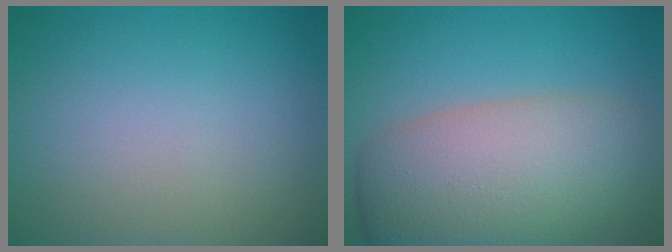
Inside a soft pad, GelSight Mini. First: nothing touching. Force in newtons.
{"total": 10.6, "press": 10.5, "slide": 0.6}